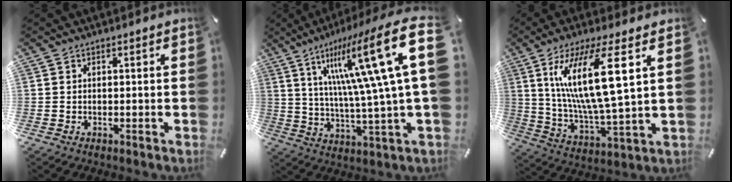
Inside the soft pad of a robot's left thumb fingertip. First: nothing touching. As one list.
[{"total": 27.7, "force": [8.3, 6.1, 25.7], "torque": [-0.416, -0.044, 0.117]}, {"total": 18.7, "force": [7.1, 4.7, 16.7], "torque": [-0.339, -0.014, 0.101]}]